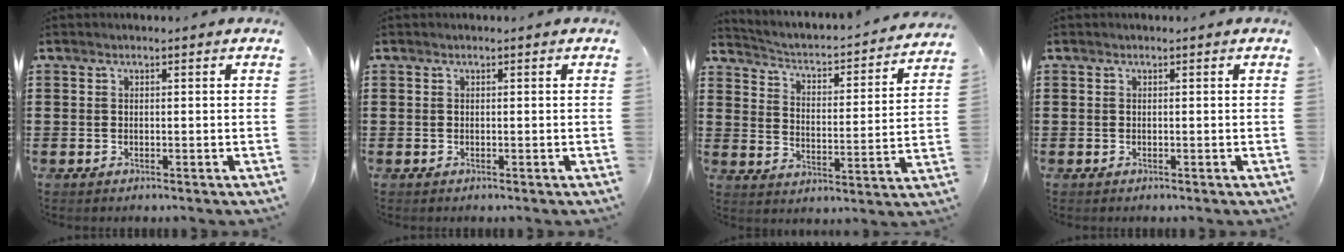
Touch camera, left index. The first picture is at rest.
{"total": 0.0}
{"total": 2.0, "force": [1.9, 0.2, 0.7], "torque": [-0.030, -0.030, 0.018]}
{"total": 0.0}